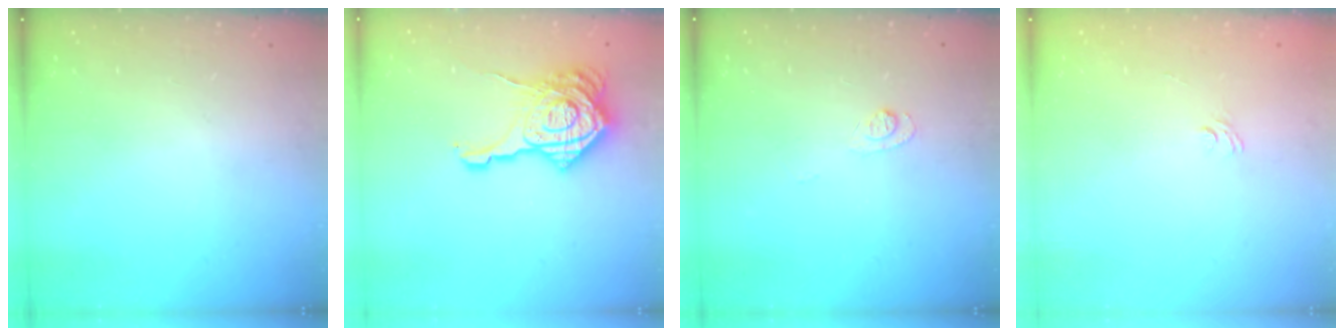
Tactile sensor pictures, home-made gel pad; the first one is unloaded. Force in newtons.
{"total": 21.0, "press": 20.9, "slide": 1.6}
{"total": 5.0, "press": 4.9, "slide": 0.5}
{"total": 2.4, "press": 2.1, "slide": 1.1}